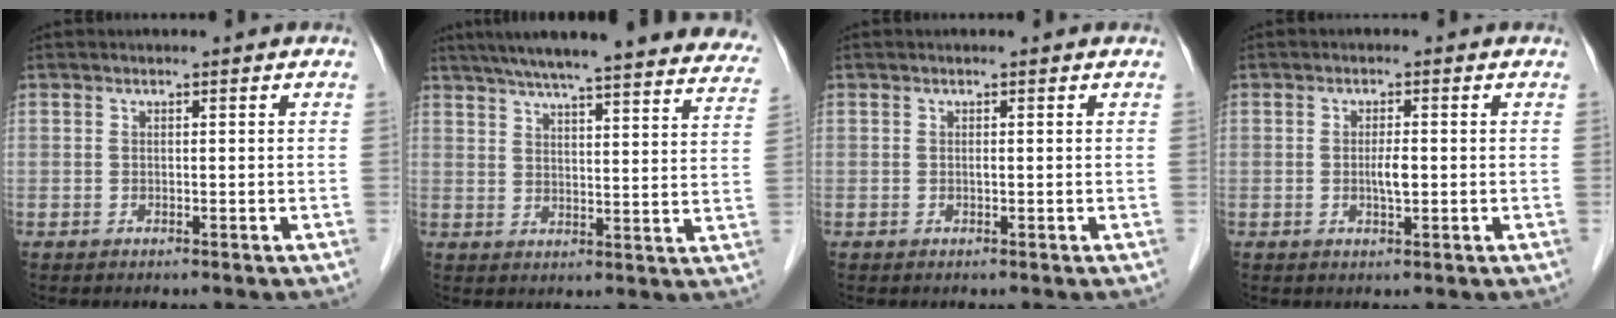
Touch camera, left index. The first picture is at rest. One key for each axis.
{"total": 31.3, "fx": 27.8, "fy": 3.4, "fz": 14.1, "tx": -0.202, "ty": -0.036, "tz": 0.334}
{"total": 0.0}
{"total": 2.3, "fx": -0.2, "fy": 0.5, "fz": 2.2, "tx": -0.042, "ty": 0.001, "tz": -0.003}